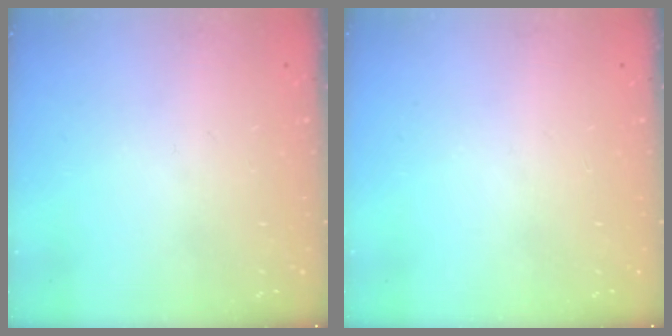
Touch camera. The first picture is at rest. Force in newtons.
{"total": 0.0}